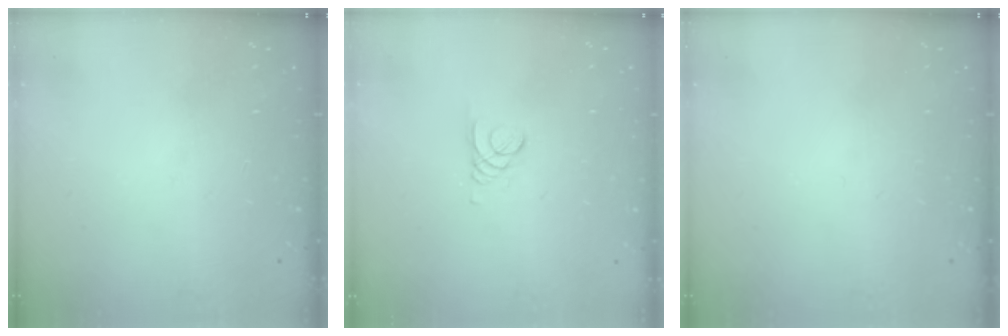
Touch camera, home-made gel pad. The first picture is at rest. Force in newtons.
{"total": 1.5, "press": 1.5, "slide": 0.1}
{"total": 0.0}